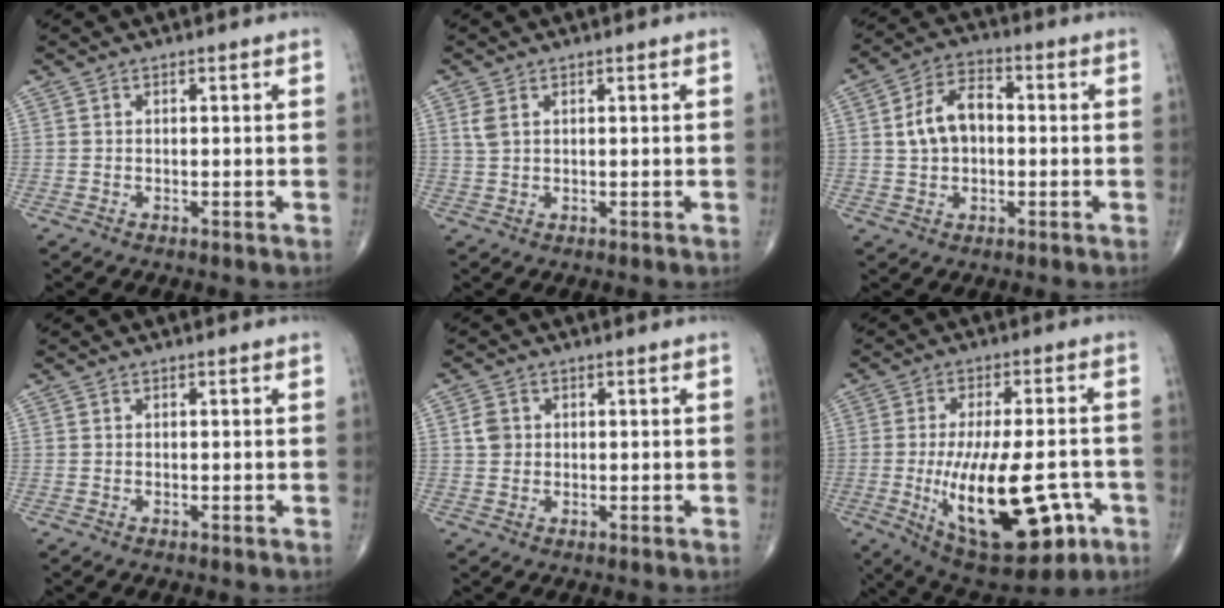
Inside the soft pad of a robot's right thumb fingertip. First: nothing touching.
{"total": 2.2, "force": [0.9, 1.3, 1.6], "torque": [-0.037, 0.006, 0.025]}
{"total": 9.0, "force": [0.5, 5.9, 6.7], "torque": [-0.108, 0.023, 0.001]}
{"total": 0.0}
{"total": 2.9, "force": [0.5, 2.5, 1.3], "torque": [-0.014, 0.003, 0.009]}
{"total": 22.2, "force": [-6.3, 9.6, 19.0], "torque": [-0.300, 0.001, -0.073]}